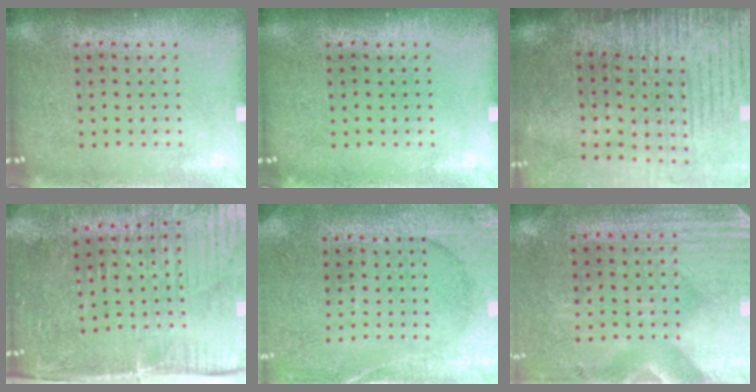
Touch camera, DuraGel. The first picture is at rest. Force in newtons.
{"total": 0.0}
{"total": 4.4, "press": 3.8, "slide": 2.3}
{"total": 5.3, "press": 4.4, "slide": 2.9}
{"total": 2.6, "press": 2.5, "slide": 0.4}
{"total": 3.0, "press": 2.6, "slide": 1.5}